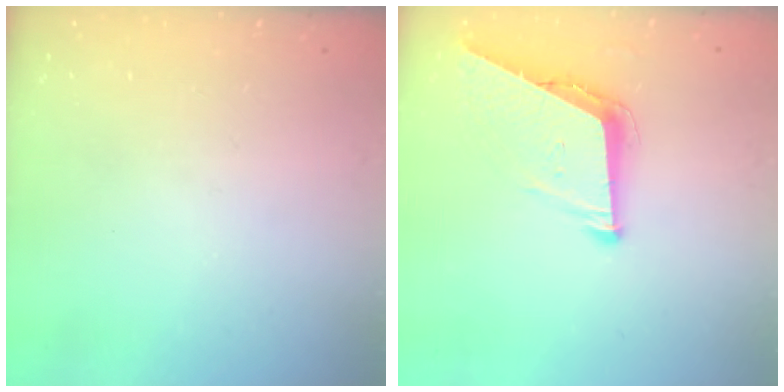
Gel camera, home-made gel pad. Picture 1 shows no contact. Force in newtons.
{"total": 9.0, "press": 8.6, "slide": 2.6}